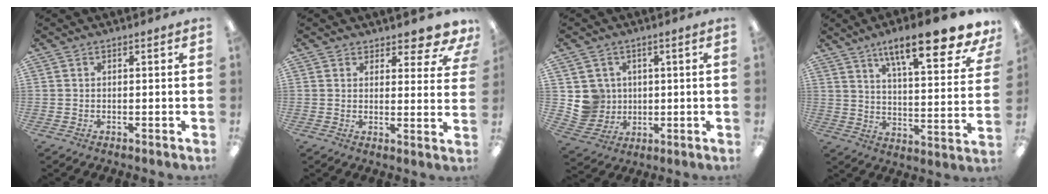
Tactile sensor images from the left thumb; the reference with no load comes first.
{"total": 6.4, "force": [5.4, 2.5, 2.4], "torque": [-0.022, -0.039, 0.095]}
{"total": 6.8, "force": [1.5, 6.7, 0.4], "torque": [-0.019, 0.001, 0.038]}
{"total": 18.1, "force": [12.4, 4.8, 12.3], "torque": [-0.184, -0.074, 0.196]}